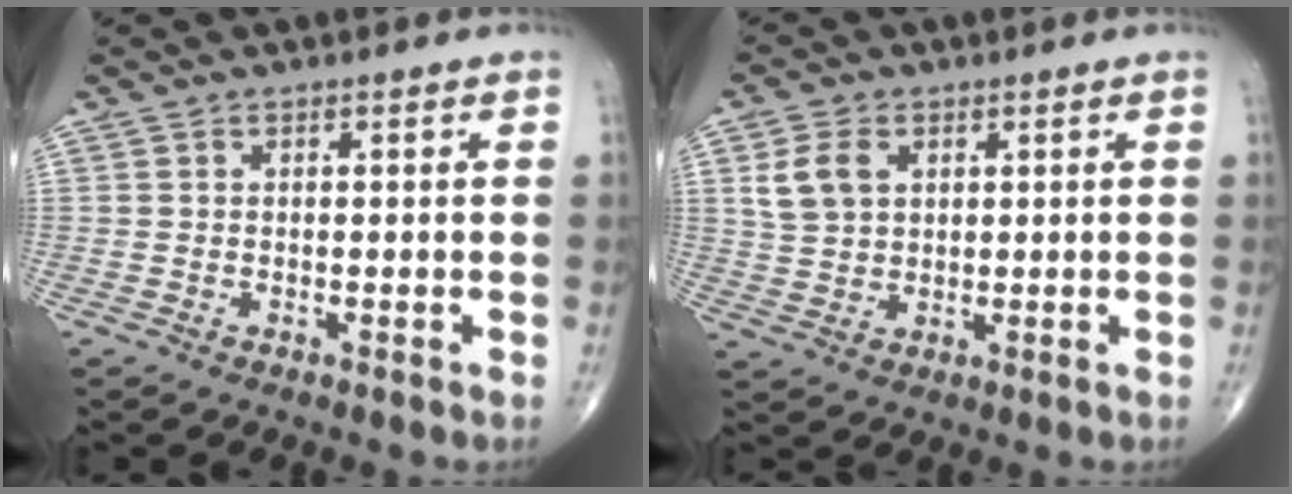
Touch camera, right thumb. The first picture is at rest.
{"total": 6.6, "force": [2.3, 4.7, 4.1], "torque": [-0.071, -0.003, 0.047]}